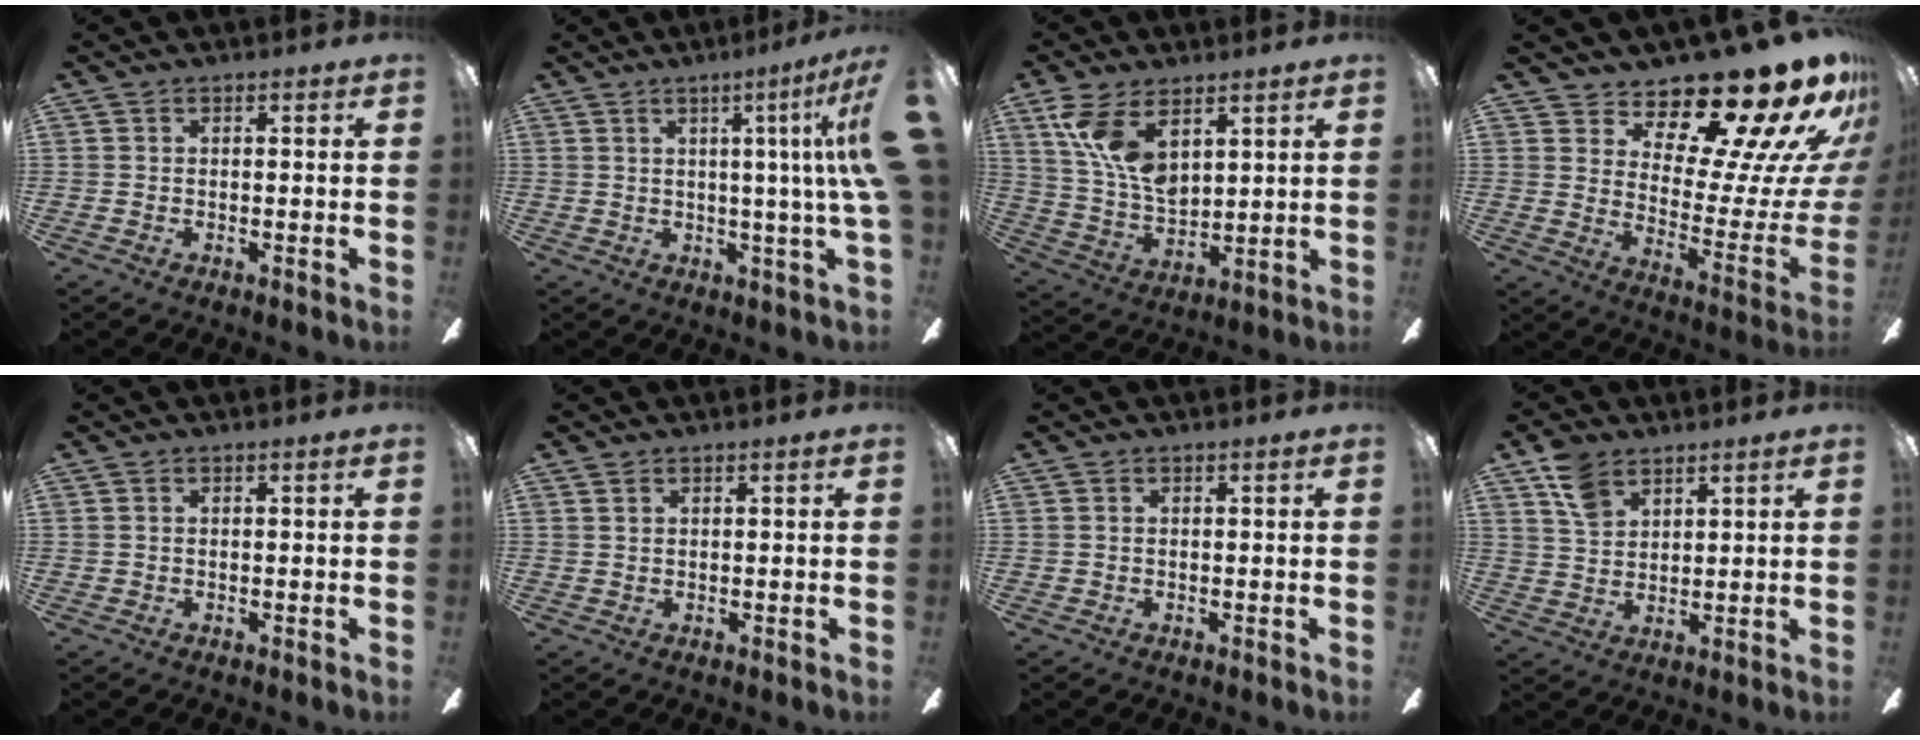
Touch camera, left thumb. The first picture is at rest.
{"total": 8.5, "force": [2.3, -0.4, 8.2], "torque": [-0.126, -0.011, 0.033]}
{"total": 13.2, "force": [6.9, 6.6, 9.0], "torque": [-0.189, -0.019, 0.130]}
{"total": 22.7, "force": [17.8, 6.2, 12.6], "torque": [-0.176, -0.142, 0.292]}
{"total": 0.0}
{"total": 0.8, "force": [0.4, 0.3, 0.6], "torque": [-0.012, 0.002, 0.007]}
{"total": 0.0}
{"total": 7.2, "force": [5.2, 3.8, 3.3], "torque": [-0.074, -0.010, 0.099]}